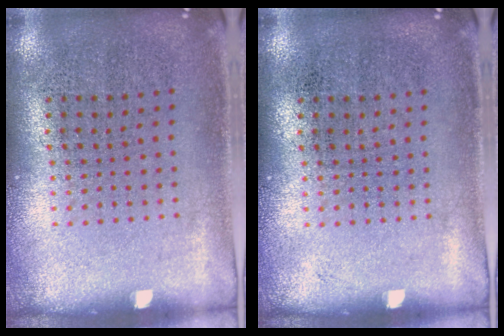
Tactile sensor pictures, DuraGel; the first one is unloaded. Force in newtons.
{"total": 0.0}